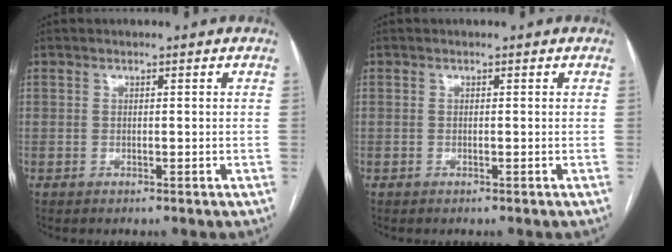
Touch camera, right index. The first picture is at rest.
{"total": 0.0}